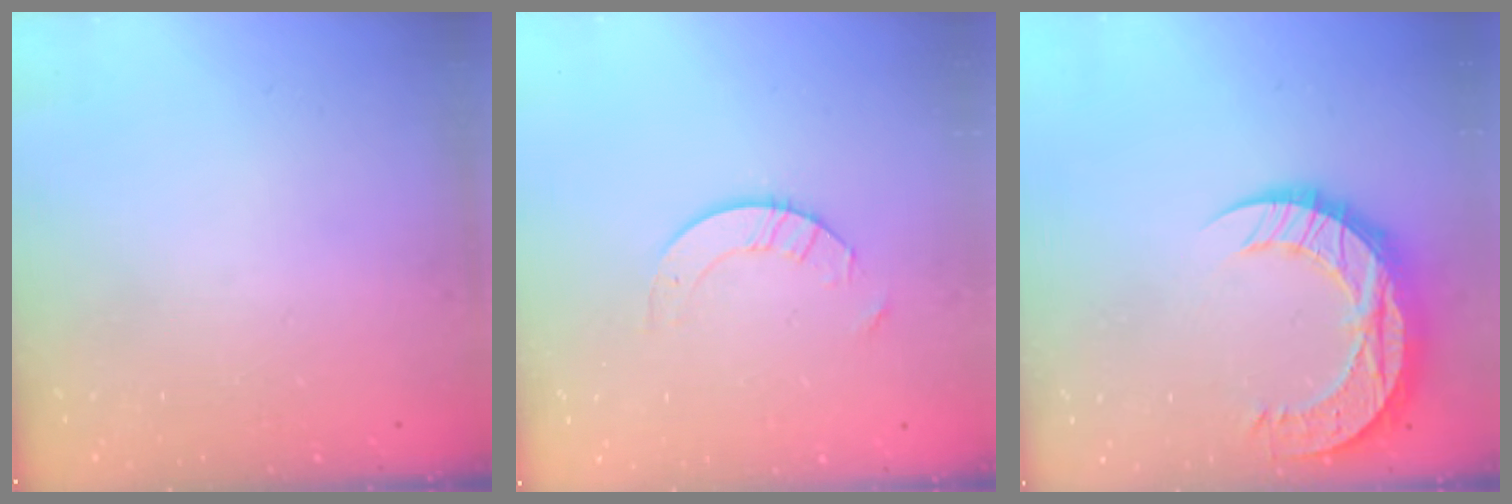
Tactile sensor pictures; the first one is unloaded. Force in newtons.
{"total": 4.9, "press": 4.9, "slide": 0.5}
{"total": 19.0, "press": 18.9, "slide": 1.4}